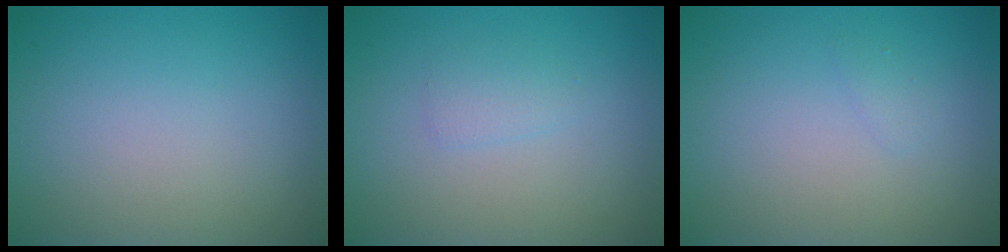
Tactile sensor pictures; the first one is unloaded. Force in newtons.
{"total": 1.1, "press": 1.1, "slide": 0.0}
{"total": 0.6, "press": 0.6, "slide": 0.0}